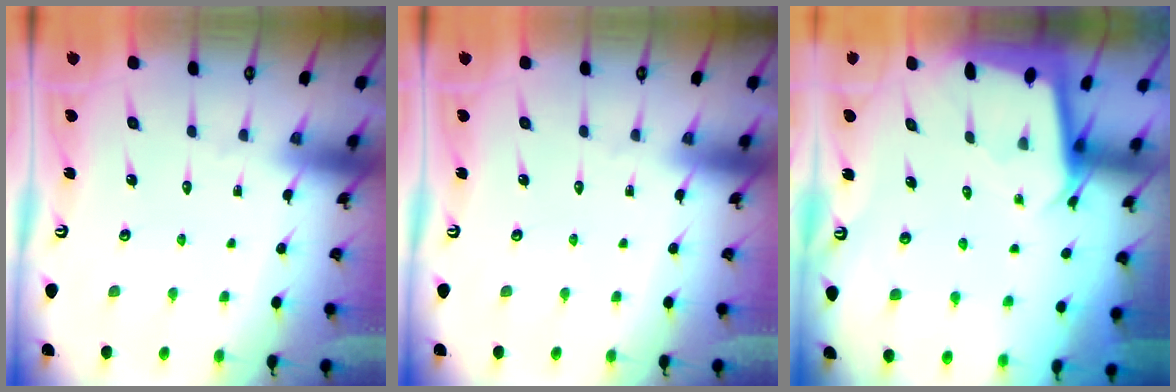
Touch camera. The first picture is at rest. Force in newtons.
{"total": 0.0}
{"total": 1.9, "press": 1.9, "slide": 0.0}